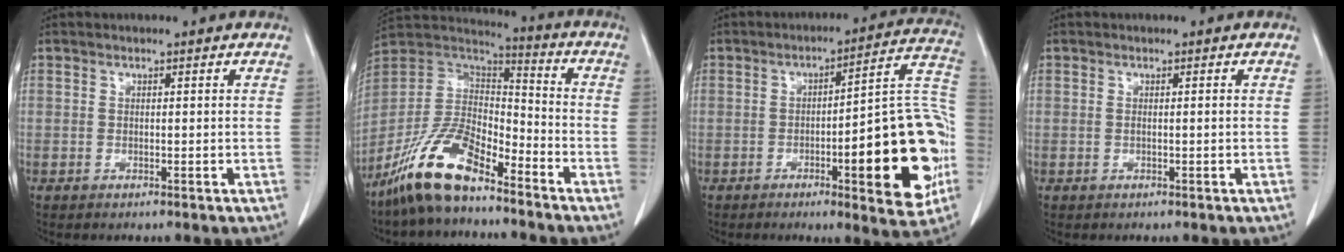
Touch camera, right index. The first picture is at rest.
{"total": 14.0, "force": [-10.1, 4.5, 8.6], "torque": [-0.173, 0.013, -0.192]}
{"total": 18.9, "force": [-4.8, 3.4, 18.0], "torque": [-0.182, 0.025, -0.058]}
{"total": 0.5, "force": [-0.1, -0.1, 0.5], "torque": [-0.011, 0.000, 0.000]}